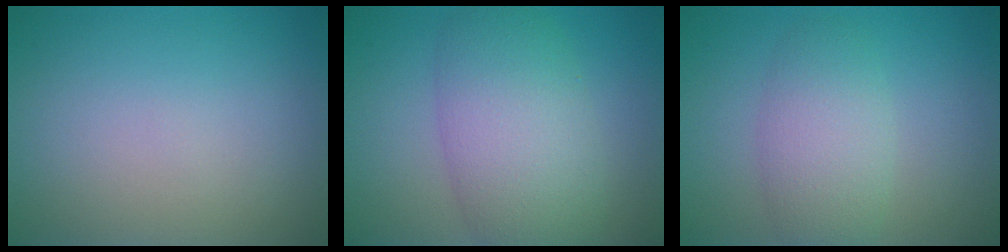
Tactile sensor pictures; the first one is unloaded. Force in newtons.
{"total": 7.6, "press": 7.6, "slide": 0.1}
{"total": 2.7, "press": 2.7, "slide": 0.3}